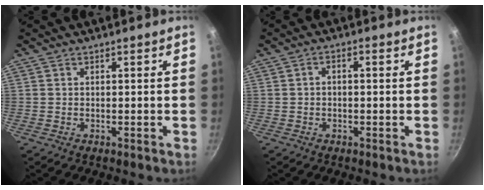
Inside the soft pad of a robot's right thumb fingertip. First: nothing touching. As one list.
[{"total": 1.9, "force": [-0.2, 1.1, 1.6], "torque": [-0.032, 0.015, -0.005]}]